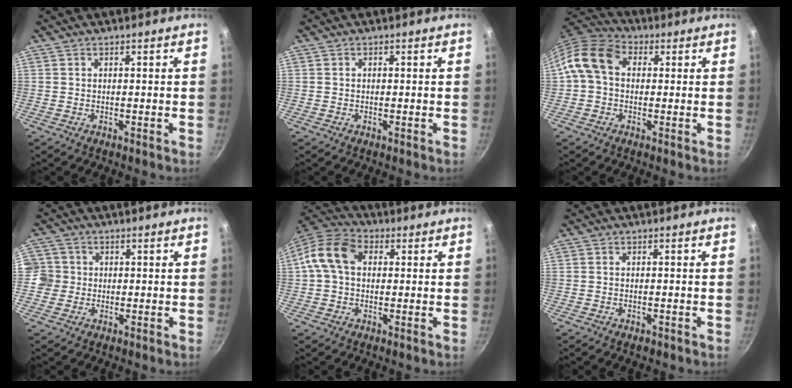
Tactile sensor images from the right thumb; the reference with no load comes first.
{"total": 0.6, "force": [0.1, 0.5, 0.3], "torque": [-0.005, 0.004, 0.001]}
{"total": 9.4, "force": [1.2, 7.1, 6.1], "torque": [-0.098, 0.023, 0.000]}
{"total": 4.6, "force": [-0.3, 4.5, 0.9], "torque": [0.015, 0.008, -0.013]}
{"total": 10.0, "force": [1.6, 7.3, 6.7], "torque": [-0.107, 0.026, 0.010]}
{"total": 1.2, "force": [-0.7, 0.6, 0.7], "torque": [-0.013, 0.002, -0.010]}